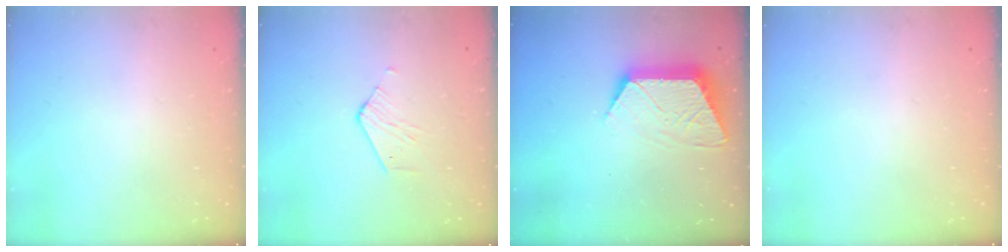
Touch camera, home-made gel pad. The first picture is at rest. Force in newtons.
{"total": 2.4, "press": 2.4, "slide": 0.2}
{"total": 12.2, "press": 12.2, "slide": 0.6}
{"total": 0.0}